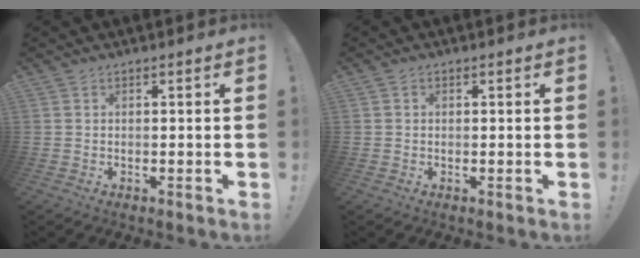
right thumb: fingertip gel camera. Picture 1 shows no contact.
{"total": 0.7, "force": [0.1, 0.7, 0.1], "torque": [-0.001, 0.002, 0.002]}